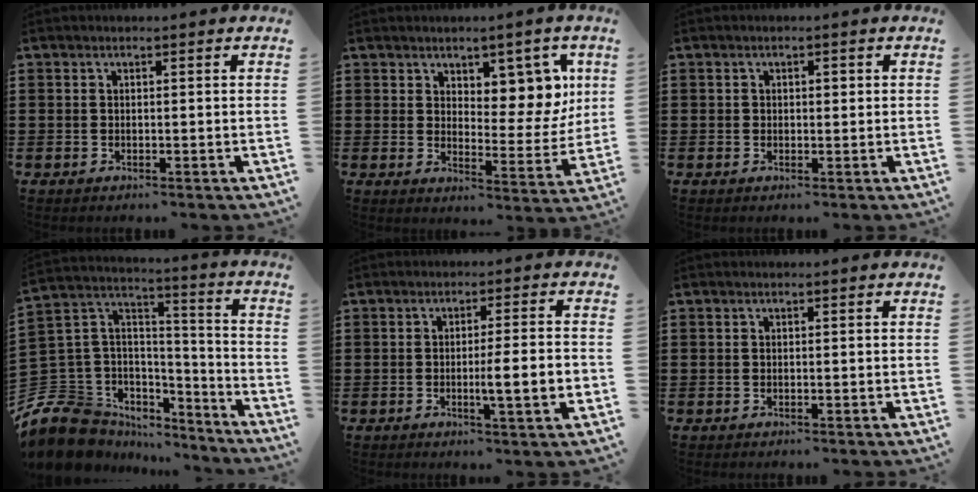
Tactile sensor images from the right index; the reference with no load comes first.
{"total": 7.0, "force": [4.1, 4.1, 4.0], "torque": [-0.063, -0.021, 0.068]}
{"total": 0.8, "force": [0.1, 0.6, 0.6], "torque": [-0.012, 0.004, 0.002]}
{"total": 10.6, "force": [-6.5, 7.9, 2.7], "torque": [-0.099, -0.002, -0.123]}
{"total": 5.9, "force": [-1.2, 0.2, 5.8], "torque": [-0.087, -0.012, -0.023]}
{"total": 0.0}